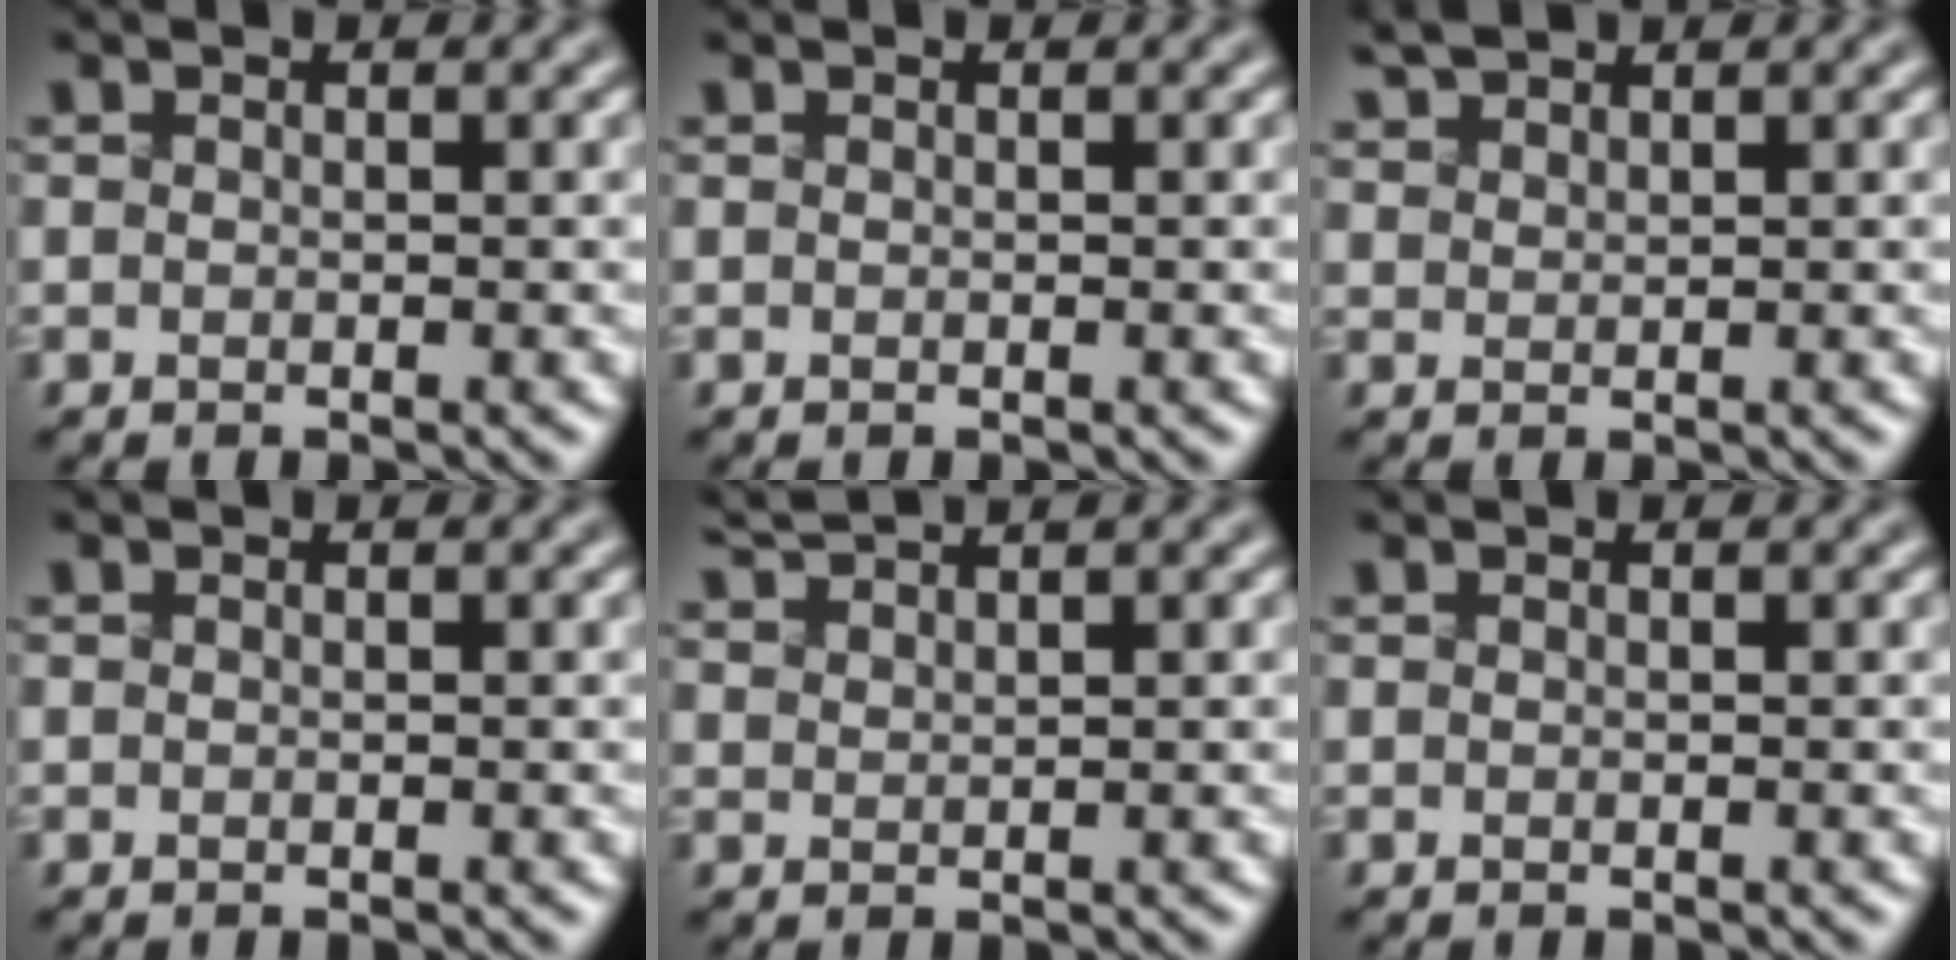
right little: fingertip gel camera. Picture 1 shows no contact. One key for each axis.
{"total": 0.0}
{"total": 1.7, "fx": 1.6, "fy": 0.4, "fz": 0.4, "tx": -0.019, "ty": 0.011, "tz": 0.042}
{"total": 0.0}
{"total": 2.1, "fx": 2.0, "fy": -0.3, "fz": 0.4, "tx": -0.015, "ty": 0.013, "tz": 0.051}
{"total": 0.0}